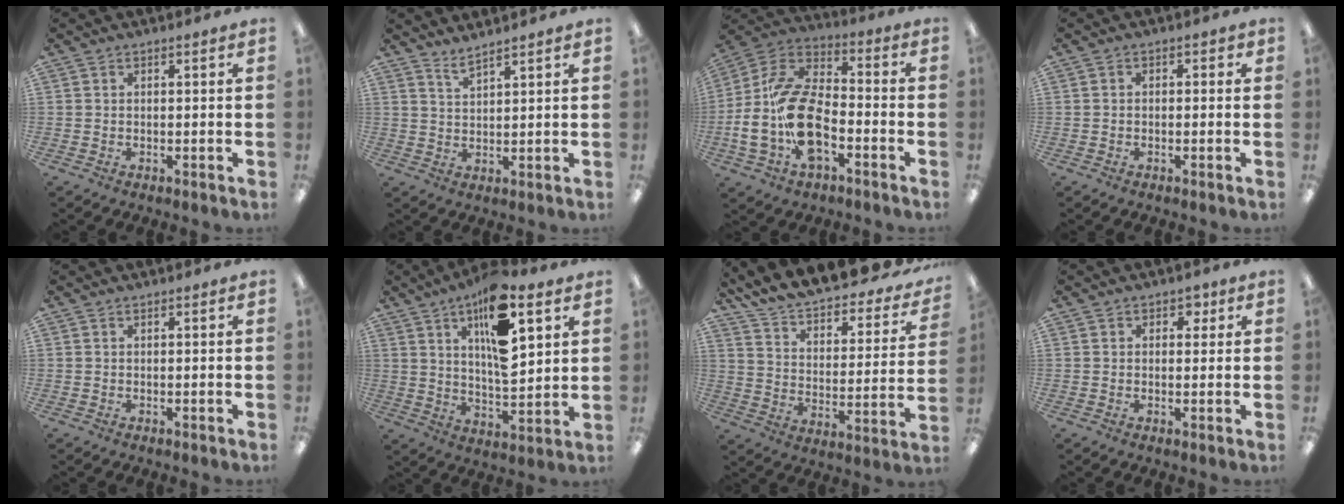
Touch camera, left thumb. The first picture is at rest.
{"total": 3.3, "force": [3.1, -0.2, 1.1], "torque": [-0.028, -0.014, 0.056]}
{"total": 18.7, "force": [-6.5, 11.0, 13.7], "torque": [-0.288, 0.027, -0.115]}
{"total": 1.5, "force": [-1.1, 0.8, 0.5], "torque": [-0.008, 0.006, -0.022]}
{"total": 0.0}
{"total": 17.3, "force": [8.7, 6.6, 13.4], "torque": [-0.204, -0.040, 0.141]}
{"total": 12.6, "force": [11.8, 2.5, 3.7], "torque": [-0.082, -0.101, 0.201]}
{"total": 2.3, "force": [0.8, 1.9, 1.0], "torque": [-0.005, 0.001, 0.010]}